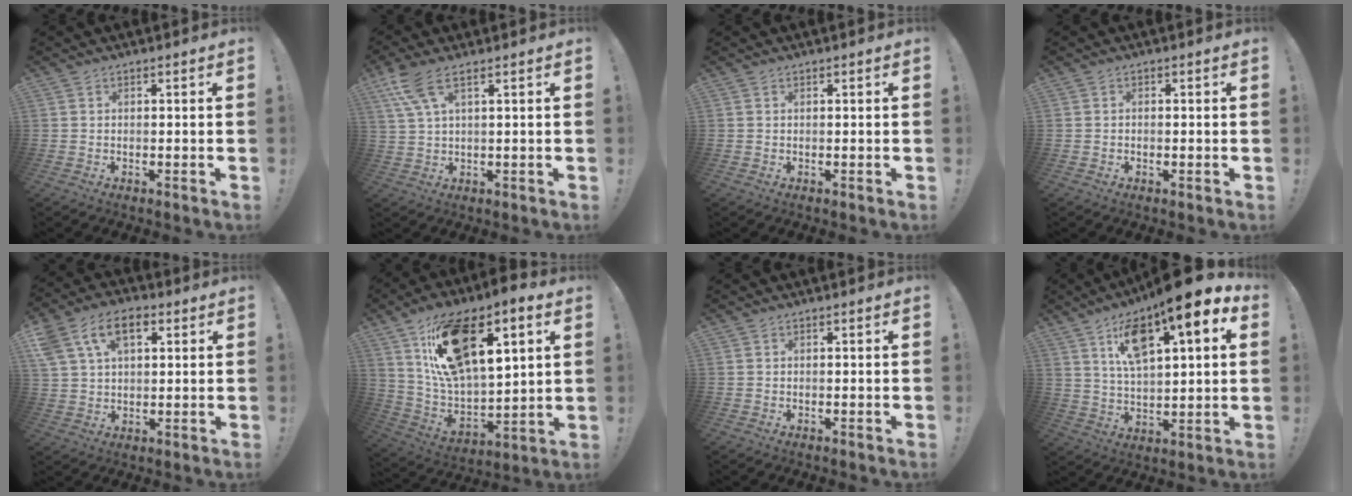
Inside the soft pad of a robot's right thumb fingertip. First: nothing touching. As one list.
[{"total": 7.0, "force": [4.2, 2.0, 5.2], "torque": [-0.108, -0.008, 0.081]}, {"total": 0.0}, {"total": 0.5, "force": [-0.3, 0.4, 0.2], "torque": [-0.005, 0.004, -0.005]}, {"total": 12.4, "force": [5.4, 7.7, 8.1], "torque": [-0.139, -0.004, 0.101]}, {"total": 21.7, "force": [10.3, 10.5, 15.9], "torque": [-0.275, -0.040, 0.185]}, {"total": 0.0}, {"total": 16.7, "force": [8.5, 5.4, 13.3], "torque": [-0.230, -0.034, 0.135]}]